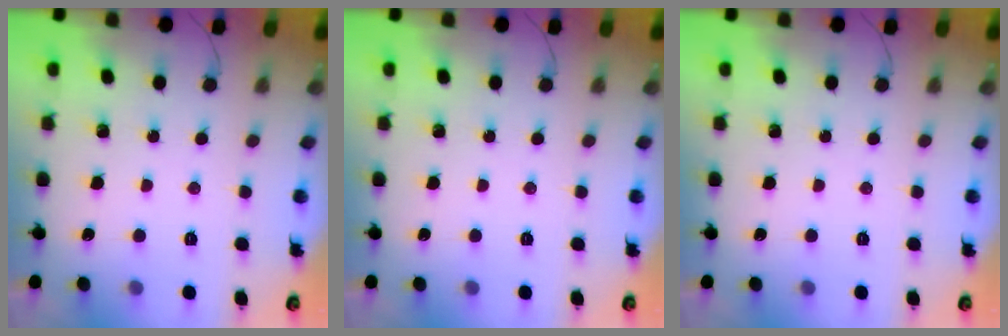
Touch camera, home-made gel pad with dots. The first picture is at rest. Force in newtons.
{"total": 0.0}
{"total": 0.0}